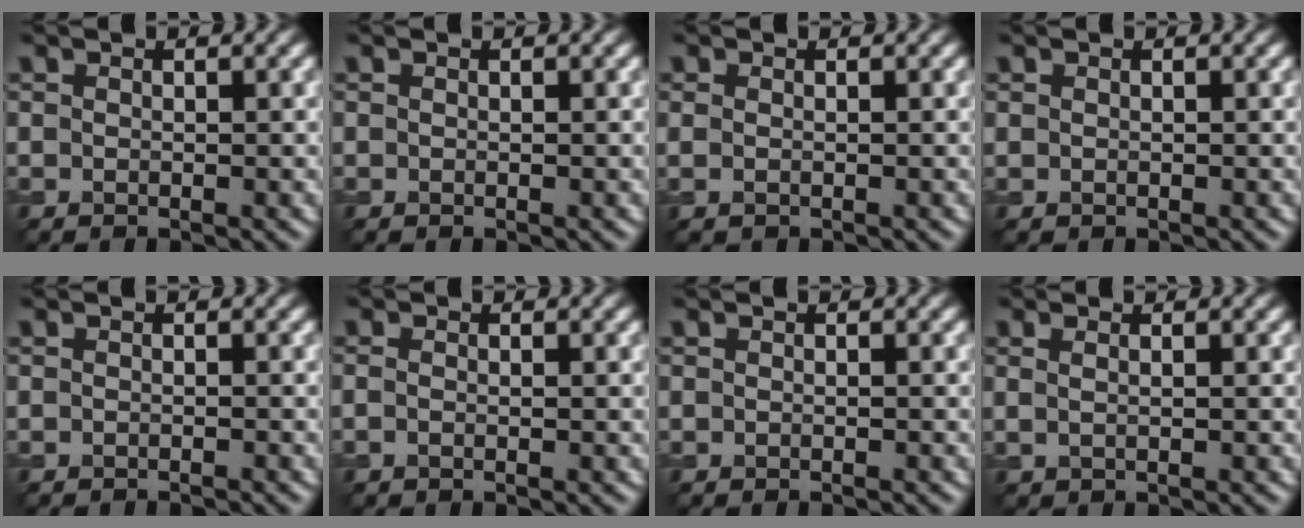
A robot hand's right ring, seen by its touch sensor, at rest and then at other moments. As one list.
[{"total": 0.0}, {"total": 0.8, "force": [0.0, 0.4, 0.7], "torque": [-0.015, -0.004, 0.001]}, {"total": 0.0}, {"total": 1.2, "force": [-1.1, 0.2, 0.4], "torque": [0.005, -0.004, -0.017]}, {"total": 0.6, "force": [-0.2, 0.3, 0.5], "torque": [-0.013, -0.006, -0.006]}, {"total": 0.5, "force": [-0.4, 0.1, 0.2], "torque": [0.001, 0.000, -0.007]}, {"total": 1.3, "force": [0.4, 0.6, 1.1], "torque": [-0.018, -0.006, 0.001]}]